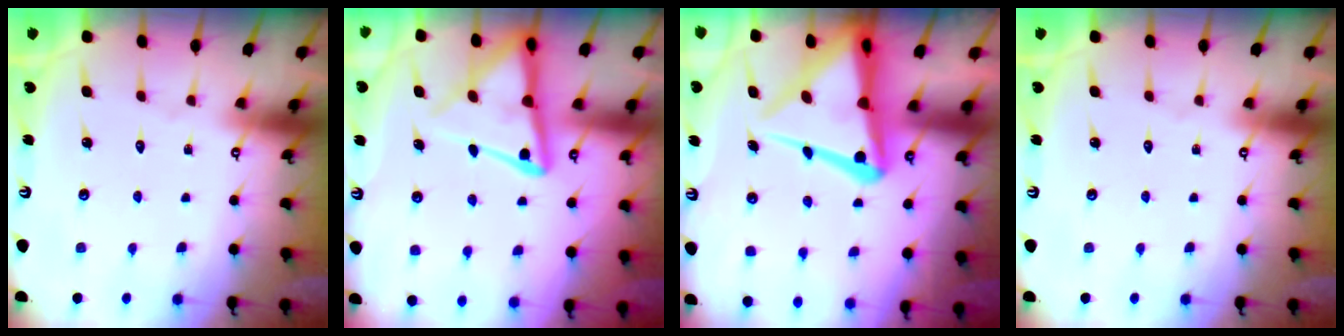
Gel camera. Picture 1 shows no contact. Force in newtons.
{"total": 12.0, "press": 11.9, "slide": 1.2}
{"total": 15.2, "press": 15.2, "slide": 1.4}
{"total": 0.0}